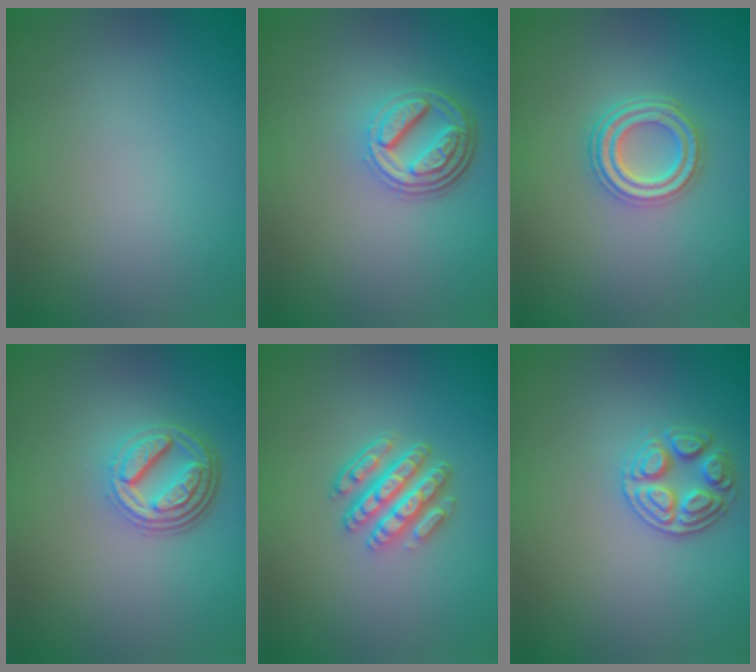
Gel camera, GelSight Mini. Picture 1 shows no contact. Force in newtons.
{"total": 4.4, "press": 3.4, "slide": 2.9}
{"total": 3.7, "press": 2.9, "slide": 2.3}
{"total": 4.6, "press": 3.4, "slide": 3.1}
{"total": 4.6, "press": 3.4, "slide": 3.1}
{"total": 2.8, "press": 2.7, "slide": 0.6}